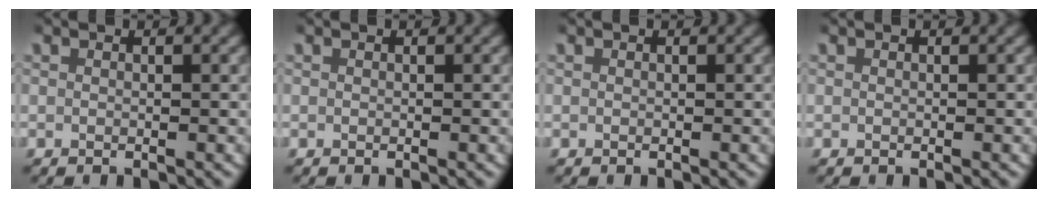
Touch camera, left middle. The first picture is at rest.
{"total": 0.0}
{"total": 0.0}
{"total": 0.0}